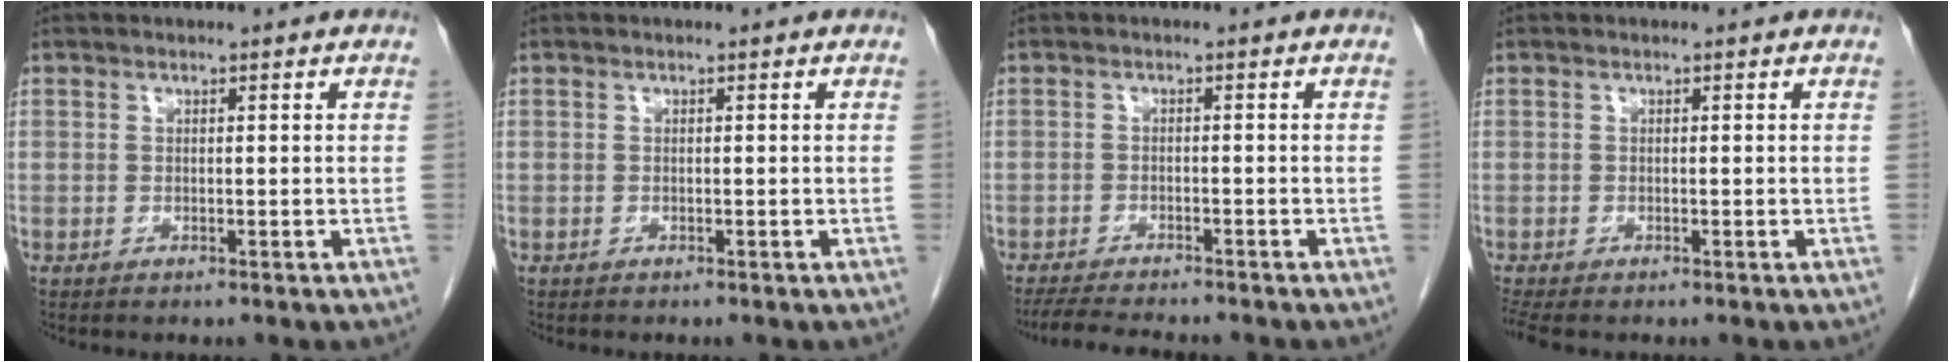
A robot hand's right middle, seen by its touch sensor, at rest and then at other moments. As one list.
[{"total": 0.0}, {"total": 7.6, "force": [-6.8, 0.8, 3.2], "torque": [-0.050, -0.018, -0.106]}, {"total": 1.7, "force": [-1.5, 0.2, 0.7], "torque": [-0.016, -0.006, -0.027]}]